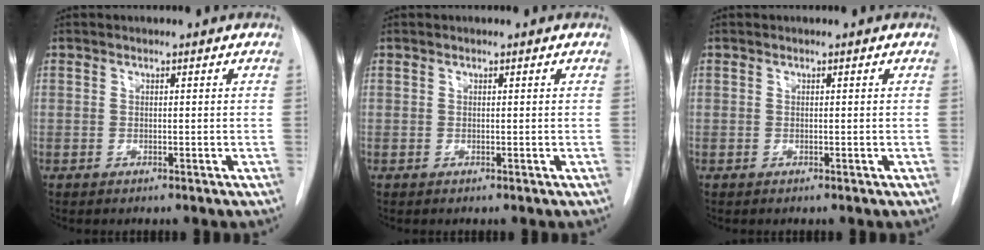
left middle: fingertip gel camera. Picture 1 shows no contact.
{"total": 0.0}
{"total": 0.0}